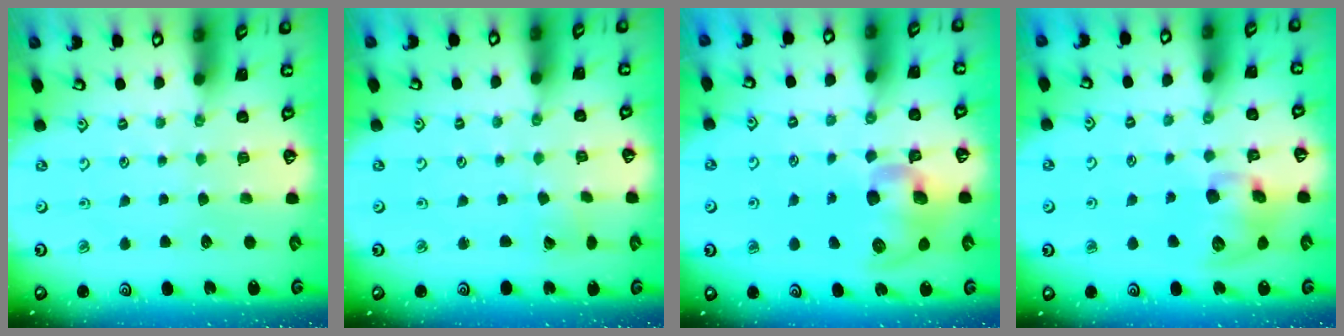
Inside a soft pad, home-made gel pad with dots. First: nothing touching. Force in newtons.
{"total": 2.3, "press": 2.3, "slide": 0.1}
{"total": 11.6, "press": 11.5, "slide": 1.9}
{"total": 11.7, "press": 11.5, "slide": 2.0}